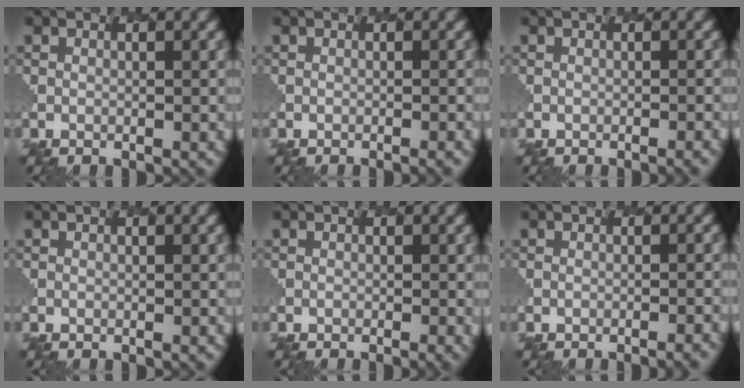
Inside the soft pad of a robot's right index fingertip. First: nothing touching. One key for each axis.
{"total": 1.0, "fx": -0.7, "fy": 0.3, "fz": 0.7, "tx": -0.001, "ty": 0.006, "tz": -0.015}
{"total": 1.2, "fx": -0.7, "fy": 0.3, "fz": 1.0, "tx": -0.004, "ty": 0.007, "tz": -0.014}
{"total": 0.0}
{"total": 0.7, "fx": -0.4, "fy": 0.2, "fz": 0.6, "tx": -0.007, "ty": 0.001, "tz": -0.012}
{"total": 2.0, "fx": -1.2, "fy": 0.6, "fz": 1.5, "tx": -0.004, "ty": 0.011, "tz": -0.018}